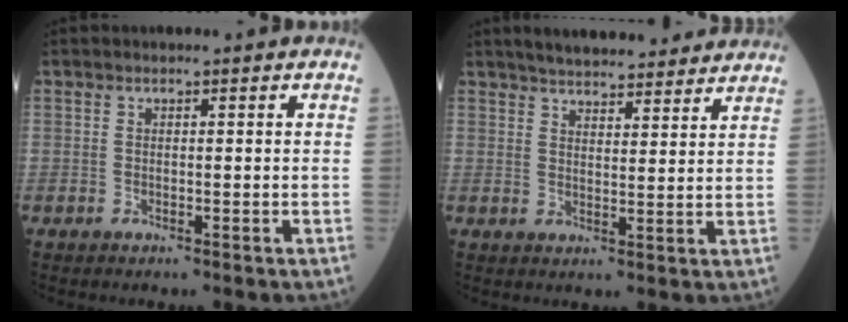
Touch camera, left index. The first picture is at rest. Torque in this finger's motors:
{"motor_torque": [0.69, -0.69, 0.14, 0.06]}